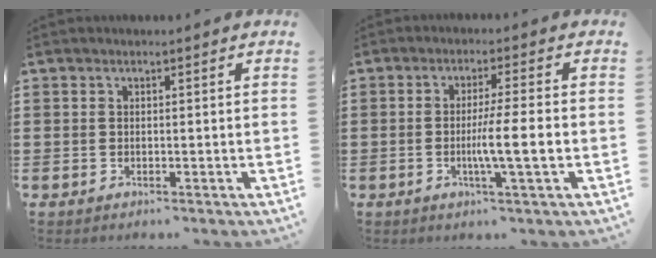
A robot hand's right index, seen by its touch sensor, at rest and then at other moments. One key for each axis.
{"total": 6.2, "fx": -1.2, "fy": -0.1, "fz": 6.1, "tx": -0.105, "ty": -0.009, "tz": -0.022}